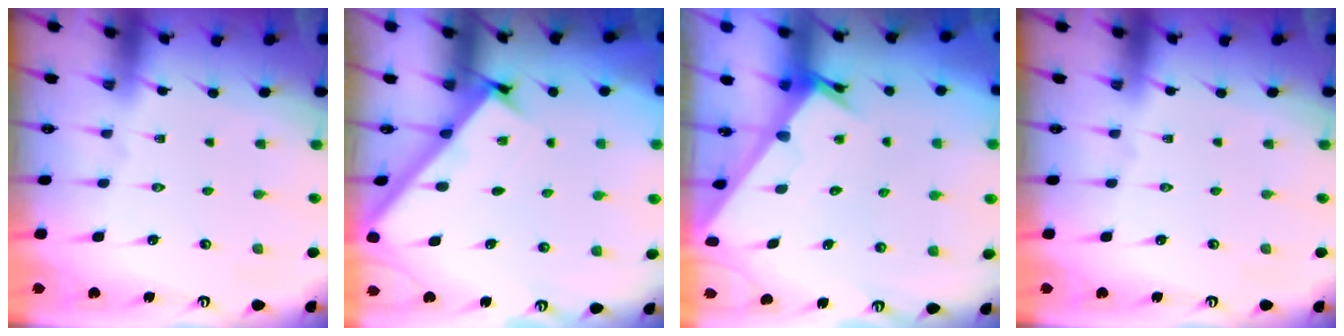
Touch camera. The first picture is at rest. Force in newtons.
{"total": 2.7, "press": 2.7, "slide": 0.4}
{"total": 2.5, "press": 2.5, "slide": 0.1}
{"total": 0.0}